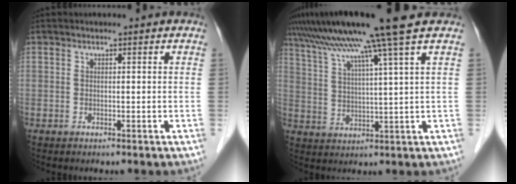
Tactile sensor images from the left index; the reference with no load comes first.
{"total": 12.8, "force": [9.1, -2.6, 8.5], "torque": [-0.140, 0.016, 0.143]}